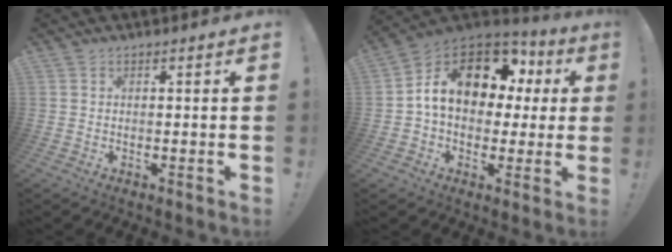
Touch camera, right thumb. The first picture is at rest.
{"total": 16.4, "force": [5.2, 11.5, 10.4], "torque": [-0.157, -0.013, 0.102]}